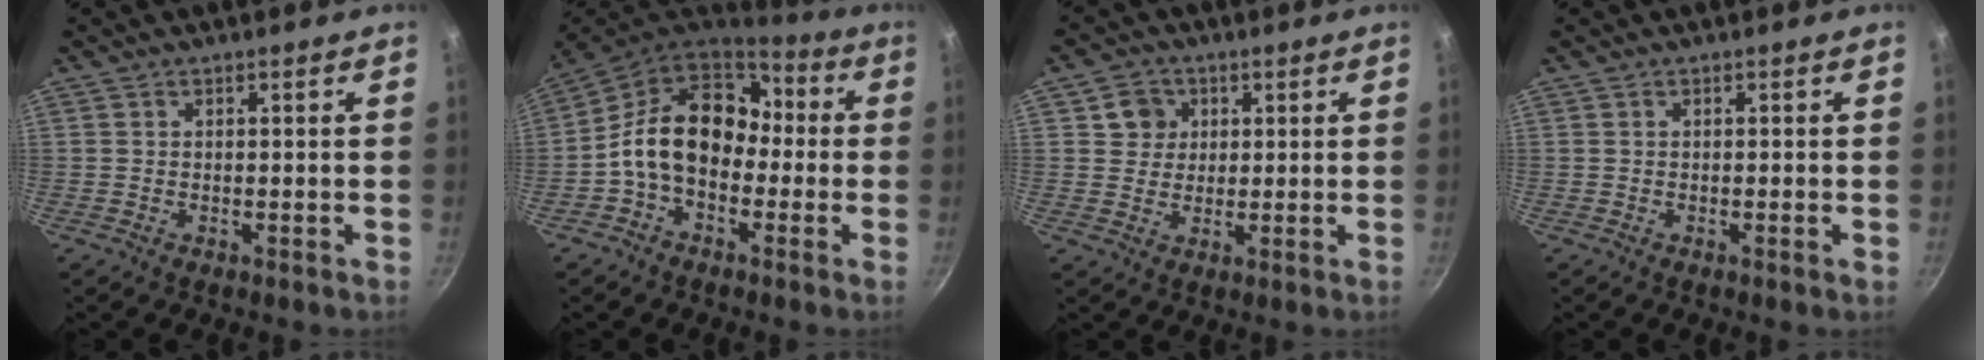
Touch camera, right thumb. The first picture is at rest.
{"total": 16.0, "force": [-0.9, 11.8, 10.8], "torque": [-0.149, 0.047, -0.036]}
{"total": 5.1, "force": [1.5, 4.7, 1.2], "torque": [0.018, 0.002, 0.021]}
{"total": 0.6, "force": [-0.3, -0.1, 0.6], "torque": [-0.009, -0.001, -0.007]}